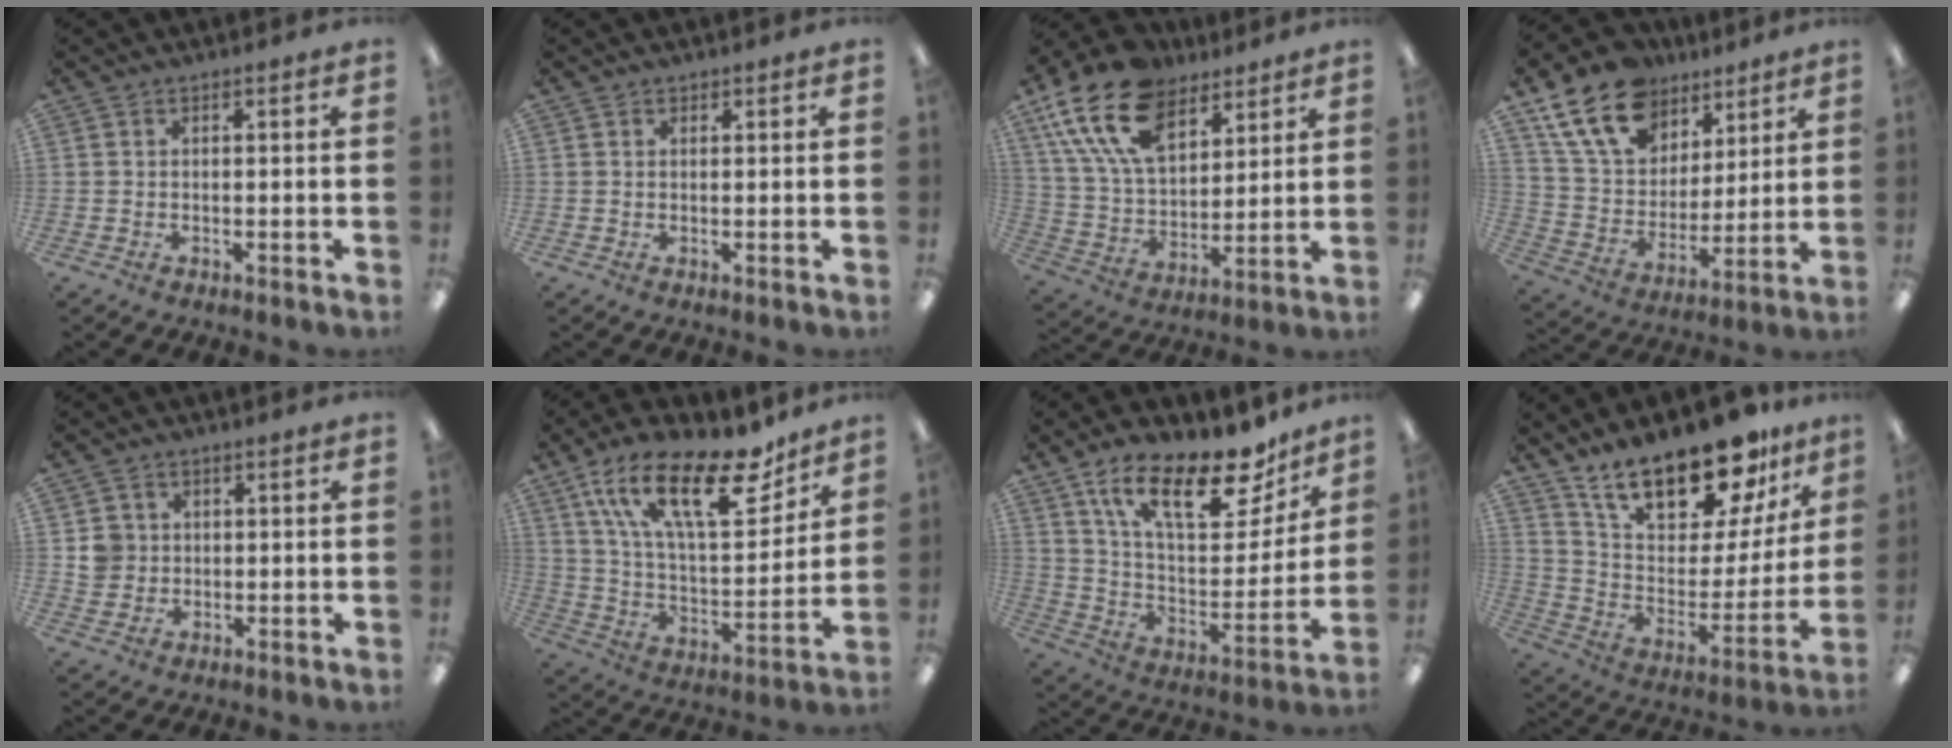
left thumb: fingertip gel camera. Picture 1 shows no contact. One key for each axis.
{"total": 0.8, "fx": 0.7, "fy": 0.4, "fz": 0.0, "tx": 0.000, "ty": 0.001, "tz": 0.013}
{"total": 19.6, "fx": 11.9, "fy": 11.3, "fz": 10.7, "tx": -0.222, "ty": -0.051, "tz": 0.217}
{"total": 19.1, "fx": 12.2, "fy": 12.1, "fz": 8.2, "tx": -0.160, "ty": -0.053, "tz": 0.230}
{"total": 4.7, "fx": 0.9, "fy": 4.5, "fz": 0.8, "tx": -0.011, "ty": 0.004, "tz": 0.015}
{"total": 23.9, "fx": 14.6, "fy": 9.4, "fz": 16.3, "tx": -0.276, "ty": -0.071, "tz": 0.251}
{"total": 22.2, "fx": 14.6, "fy": 8.9, "fz": 14.2, "tx": -0.229, "ty": -0.084, "tz": 0.250}
{"total": 22.8, "fx": 17.9, "fy": 8.4, "fz": 11.2, "tx": -0.182, "ty": -0.118, "tz": 0.312}